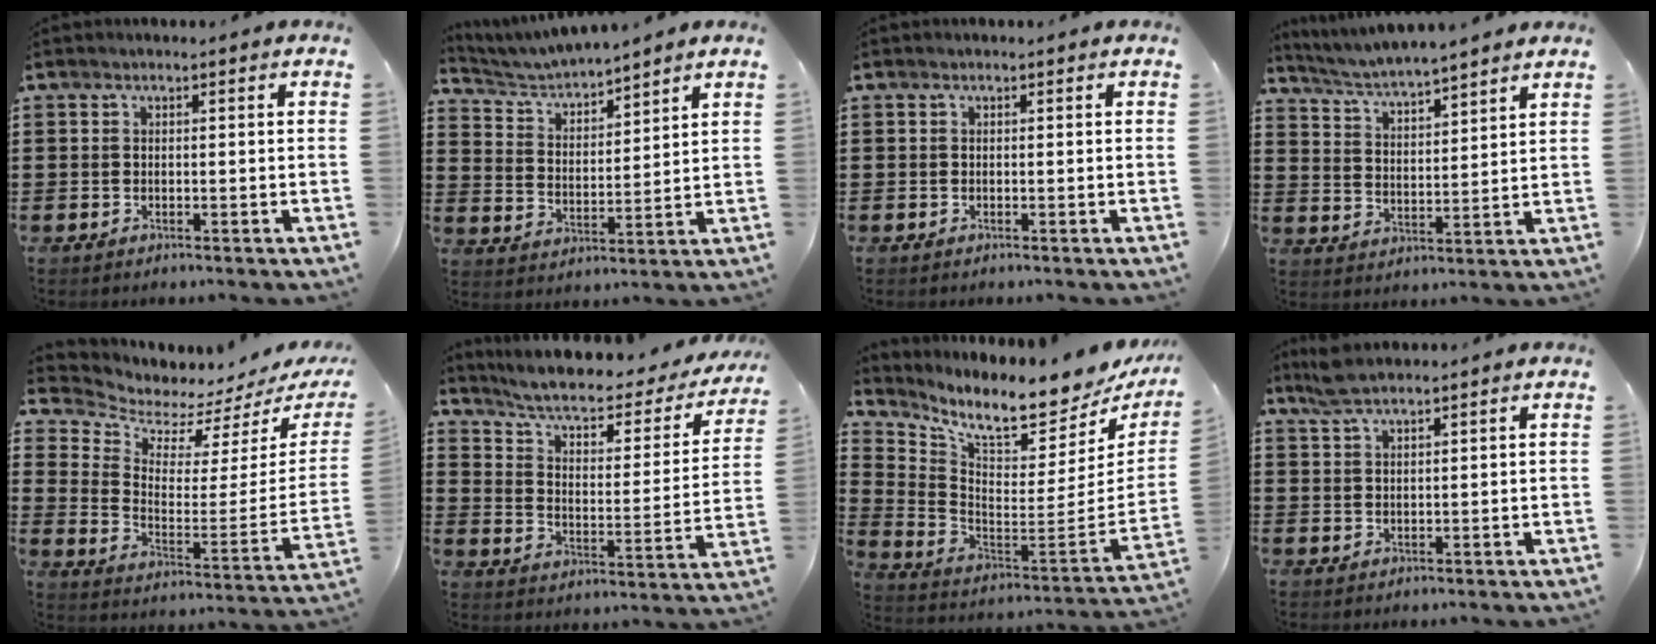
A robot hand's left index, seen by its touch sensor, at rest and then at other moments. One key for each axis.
{"total": 4.4, "fx": 4.3, "fy": 0.1, "fz": 0.7, "tx": -0.037, "ty": -0.028, "tz": 0.072}
{"total": 0.0}
{"total": 4.3, "fx": 4.2, "fy": -0.3, "fz": 1.0, "tx": -0.040, "ty": -0.027, "tz": 0.069}
{"total": 3.7, "fx": 3.6, "fy": 0.7, "fz": 0.6, "tx": -0.041, "ty": -0.049, "tz": 0.056}
{"total": 6.8, "fx": 5.4, "fy": 1.5, "fz": 3.9, "tx": -0.098, "ty": -0.033, "tz": 0.089}
{"total": 8.6, "fx": 7.2, "fy": 0.4, "fz": 4.7, "tx": -0.111, "ty": -0.074, "tz": 0.113}
{"total": 3.4, "fx": 2.7, "fy": 0.7, "fz": 2.0, "tx": -0.044, "ty": 0.002, "tz": 0.050}